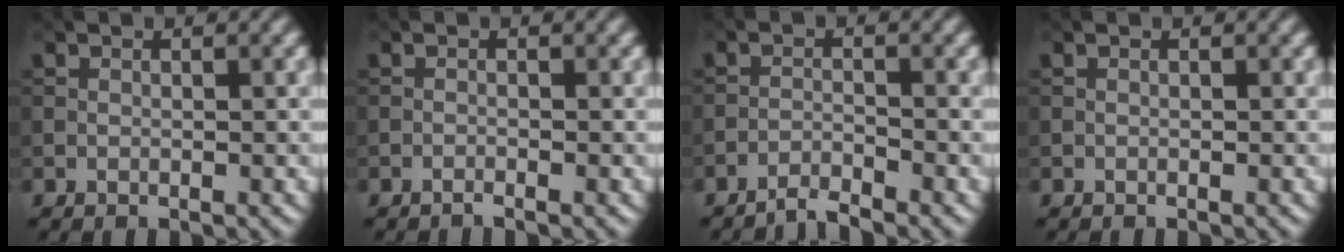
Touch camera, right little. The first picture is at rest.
{"total": 0.5, "force": [-0.5, 0.0, 0.2], "torque": [-0.002, 0.002, -0.012]}
{"total": 2.1, "force": [-2.0, 0.1, 0.6], "torque": [-0.008, 0.002, -0.045]}
{"total": 0.0}